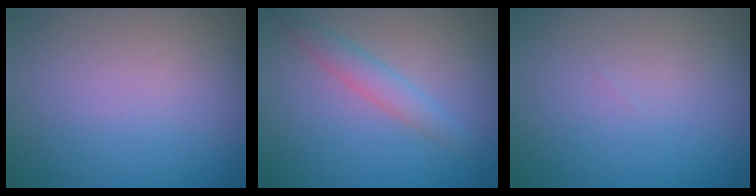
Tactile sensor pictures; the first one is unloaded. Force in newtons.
{"total": 2.1, "press": 2.1, "slide": 0.1}
{"total": 0.0}